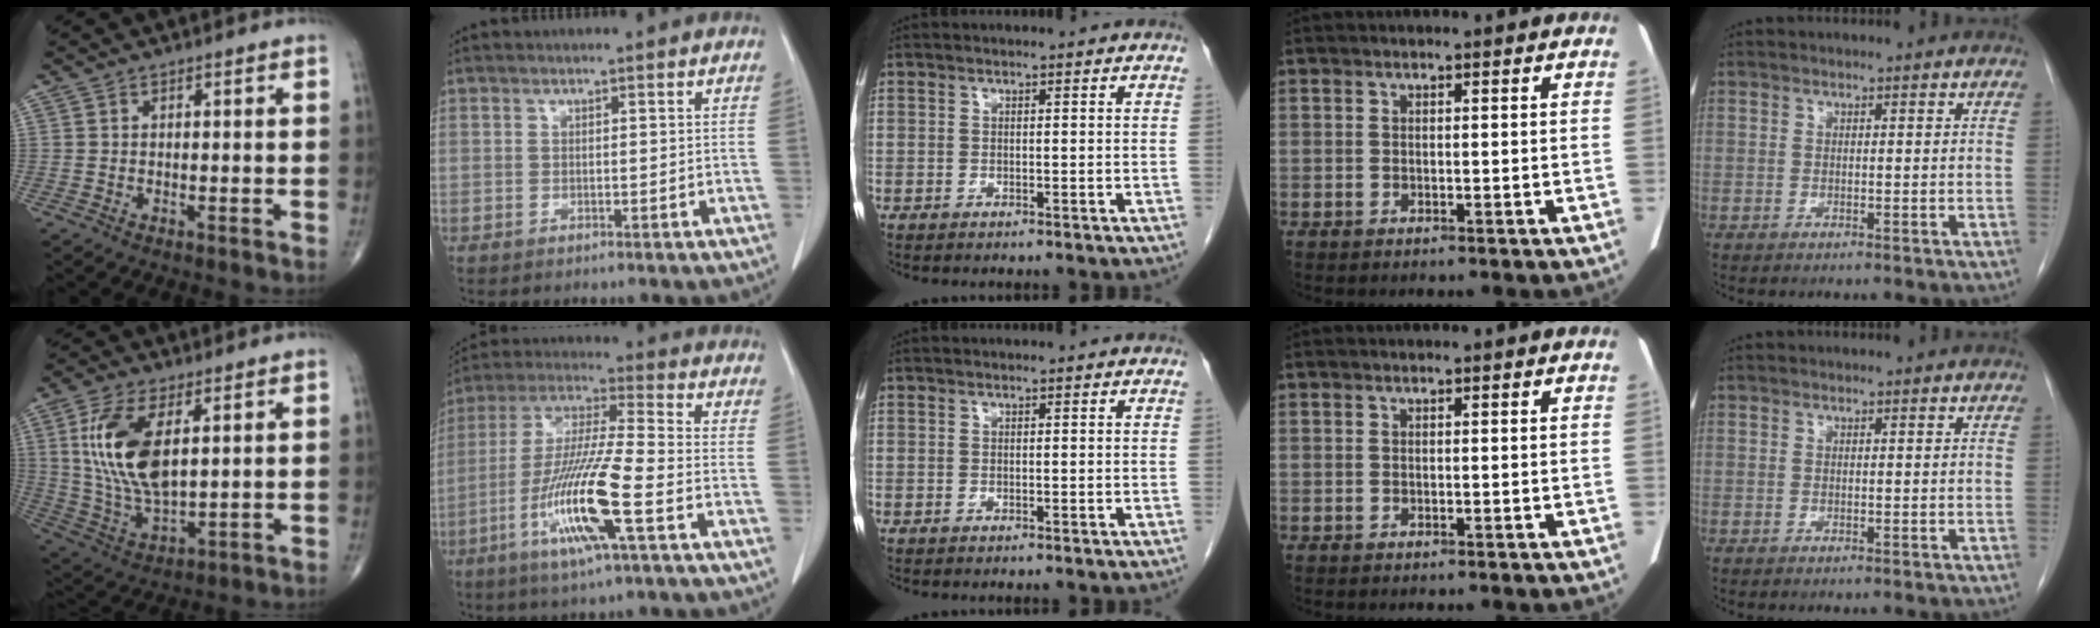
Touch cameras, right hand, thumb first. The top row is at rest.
{"thumb": {"total": 15.6, "force": [4.1, 7.3, 13.1], "torque": [-0.264, -0.018, 0.089]}, "index": {"total": 15.0, "force": [-5.6, 0.2, 13.9], "torque": [-0.285, -0.016, -0.111]}}